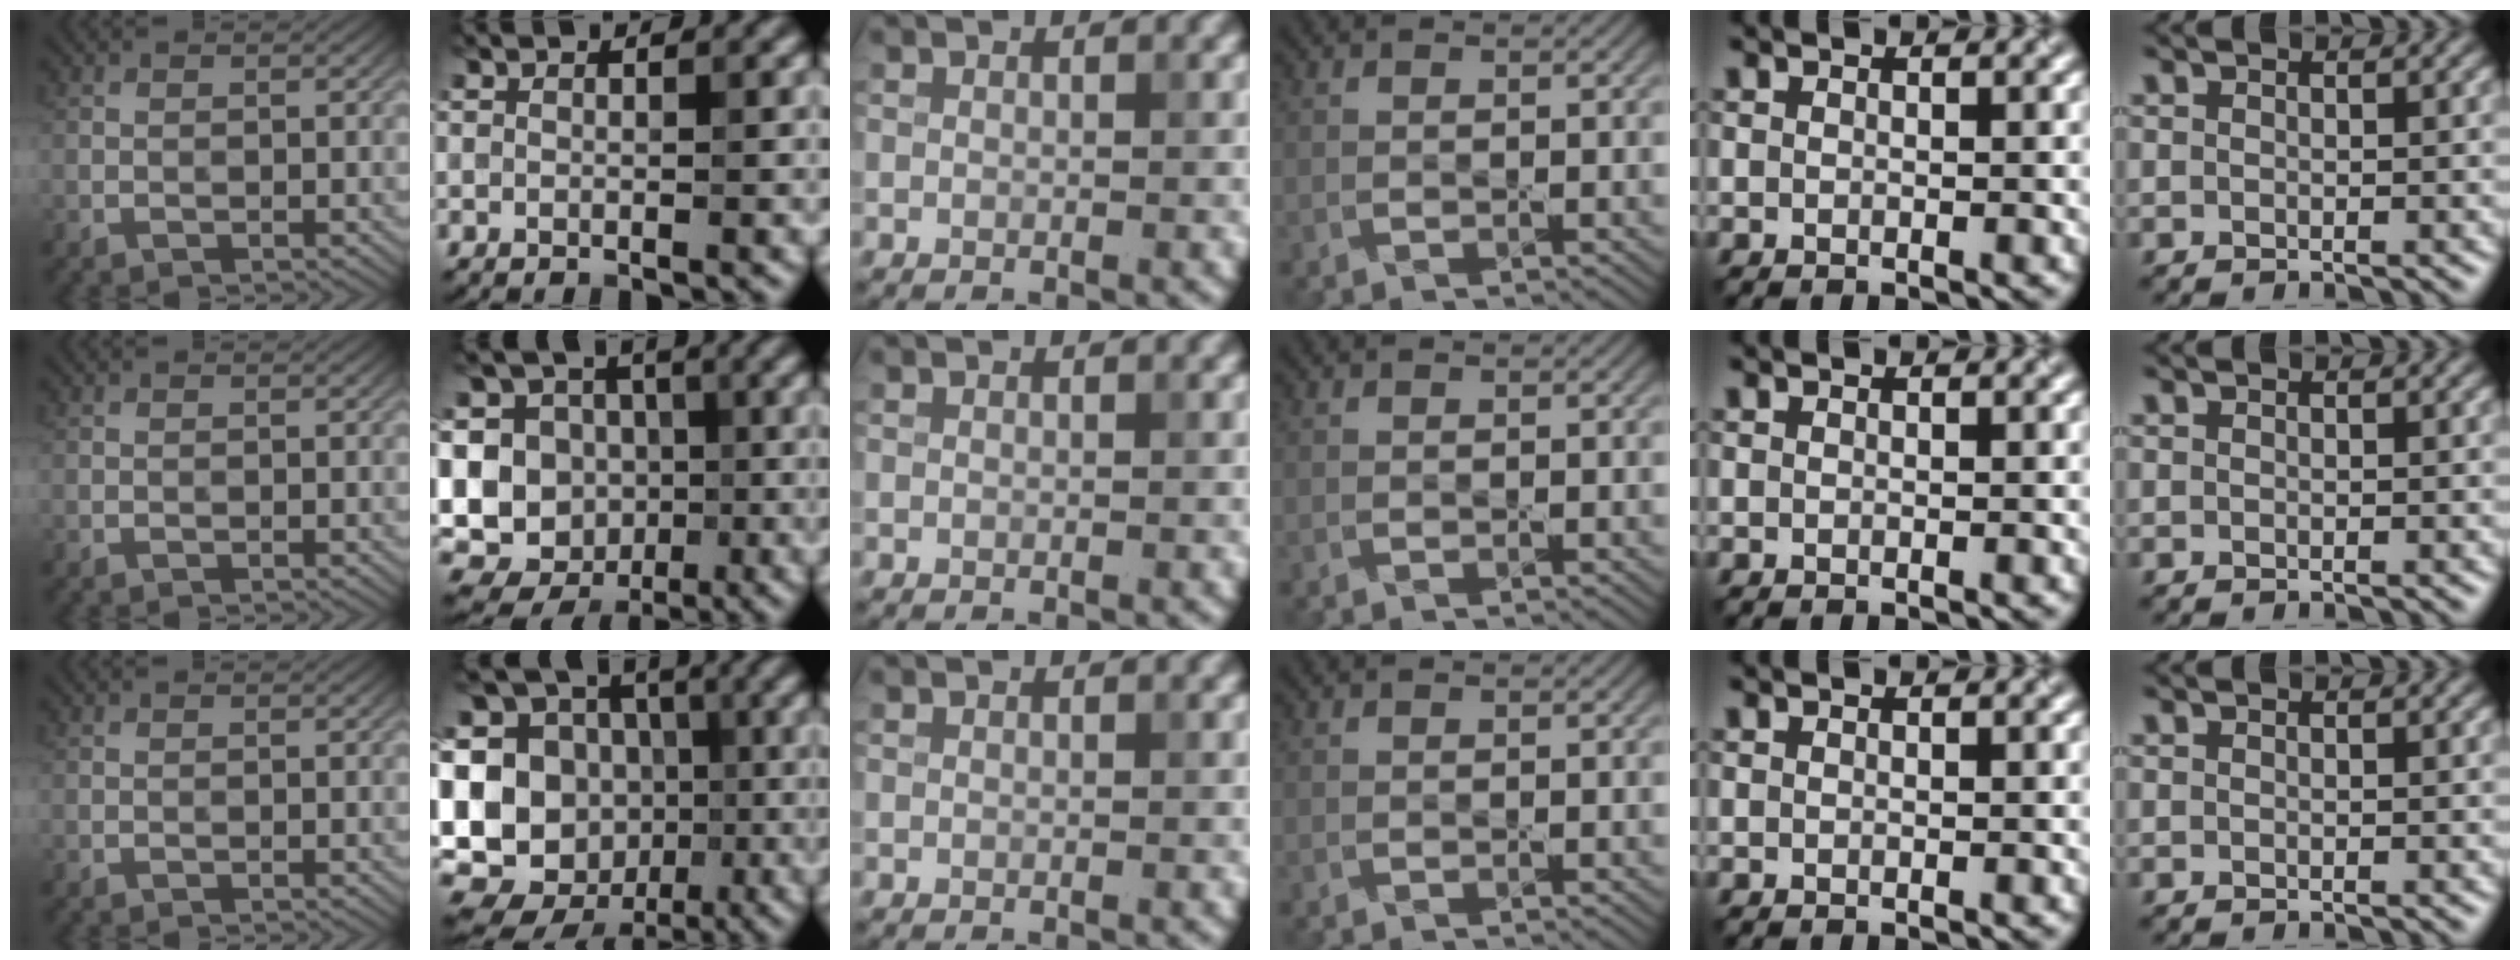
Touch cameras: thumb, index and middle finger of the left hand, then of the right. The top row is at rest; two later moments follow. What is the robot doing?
{"motion": "press", "object": "sticker"}